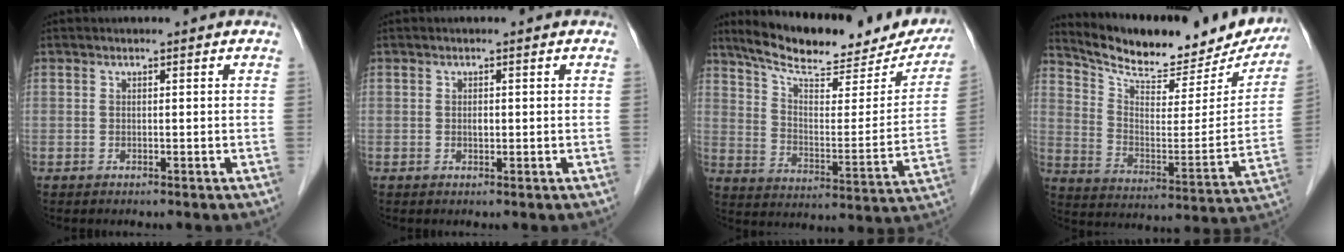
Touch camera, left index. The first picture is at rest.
{"total": 0.7, "force": [0.1, 0.4, 0.5], "torque": [-0.010, 0.000, 0.001]}
{"total": 23.8, "force": [20.3, 5.7, 11.0], "torque": [-0.164, -0.012, 0.277]}
{"total": 21.5, "force": [19.6, 5.7, 6.6], "torque": [-0.105, -0.038, 0.276]}